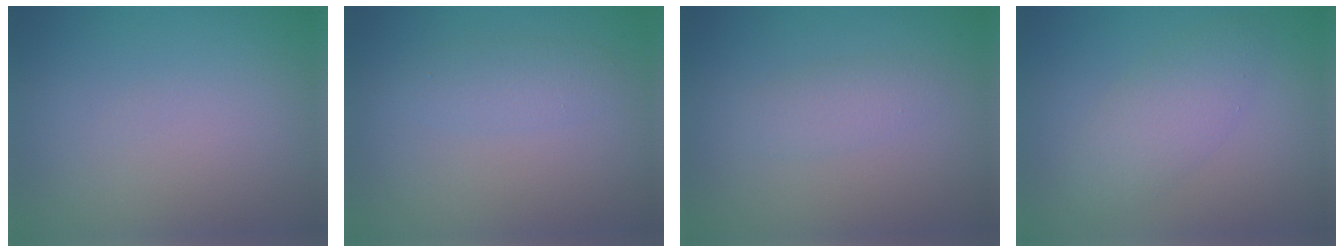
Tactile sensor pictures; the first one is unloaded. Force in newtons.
{"total": 1.6, "press": 1.6, "slide": 0.0}
{"total": 1.6, "press": 1.6, "slide": 0.0}
{"total": 3.4, "press": 3.4, "slide": 0.1}